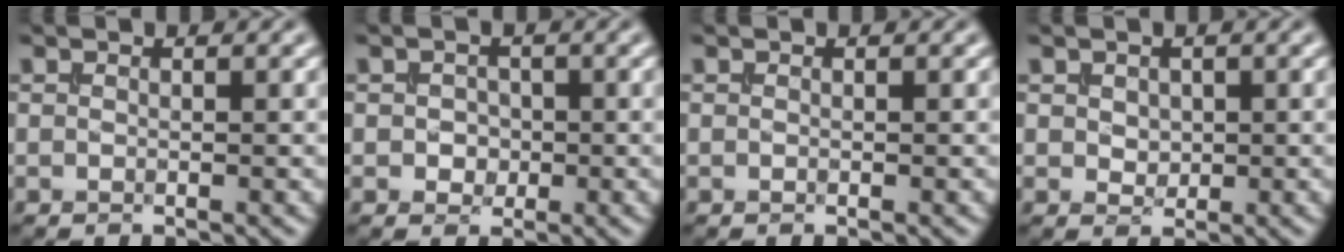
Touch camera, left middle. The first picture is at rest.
{"total": 1.5, "force": [-0.2, 1.3, 0.7], "torque": [-0.013, -0.002, -0.006]}
{"total": 0.0}
{"total": 1.2, "force": [0.2, 1.0, 0.6], "torque": [-0.018, -0.001, 0.005]}